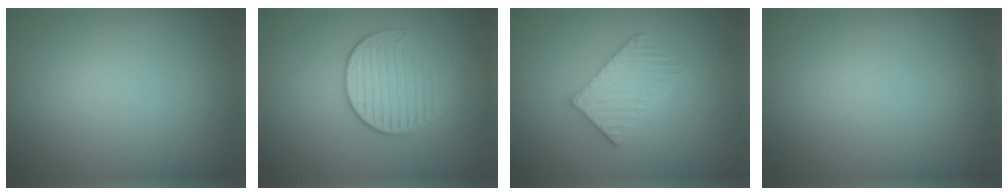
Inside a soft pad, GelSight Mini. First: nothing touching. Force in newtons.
{"total": 3.2, "press": 3.0, "slide": 1.1}
{"total": 3.7, "press": 3.6, "slide": 0.6}
{"total": 0.0}